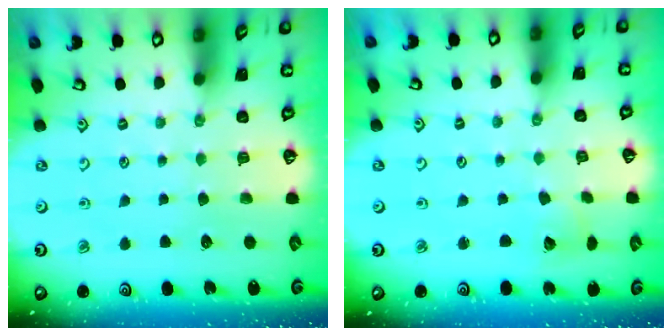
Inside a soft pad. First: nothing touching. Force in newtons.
{"total": 2.3, "press": 2.3, "slide": 0.4}